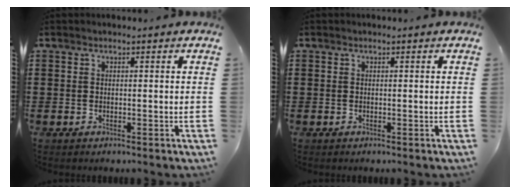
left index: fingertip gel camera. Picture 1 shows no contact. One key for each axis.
{"total": 0.0}